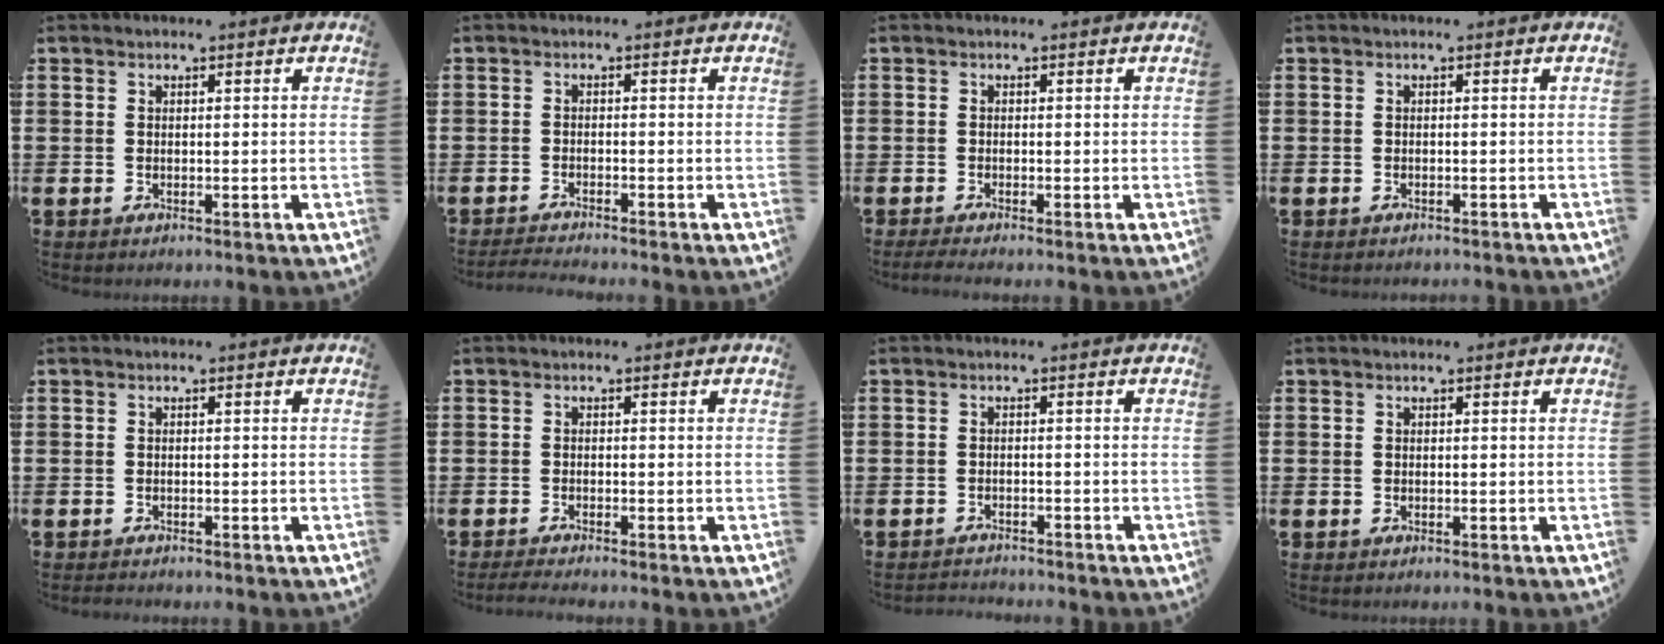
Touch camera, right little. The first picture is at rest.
{"total": 1.4, "force": [-1.3, -0.1, 0.4], "torque": [-0.006, 0.002, -0.026]}
{"total": 0.9, "force": [-0.6, 0.0, 0.7], "torque": [-0.009, -0.003, -0.011]}
{"total": 0.0}
{"total": 0.0}
{"total": 1.1, "force": [-0.8, 0.0, 0.8], "torque": [-0.012, -0.002, -0.016]}
{"total": 0.9, "force": [-0.9, -0.1, -0.3], "torque": [0.002, 0.005, -0.019]}
{"total": 0.0}